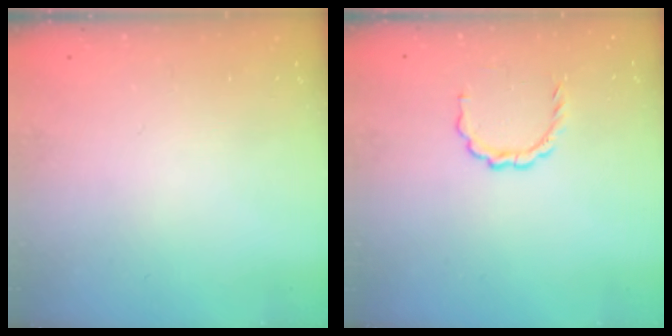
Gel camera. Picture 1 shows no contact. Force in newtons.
{"total": 4.6, "press": 4.6, "slide": 0.5}